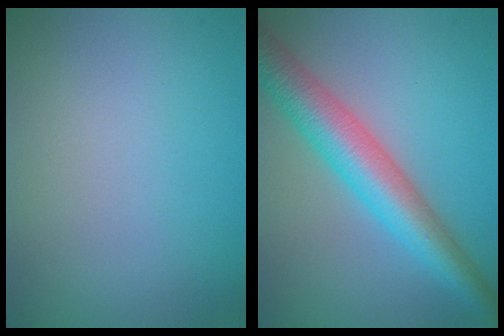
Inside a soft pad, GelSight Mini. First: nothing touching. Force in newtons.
{"total": 7.0, "press": 7.0, "slide": 0.0}